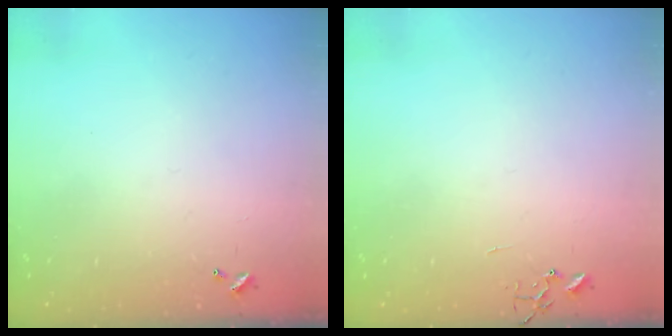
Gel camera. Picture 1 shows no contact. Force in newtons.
{"total": 0.0}